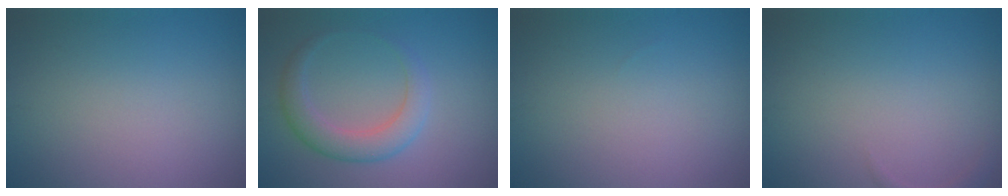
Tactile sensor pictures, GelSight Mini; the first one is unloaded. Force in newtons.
{"total": 3.3, "press": 3.3, "slide": 0.3}
{"total": 0.0}
{"total": 1.0, "press": 1.0, "slide": 0.1}